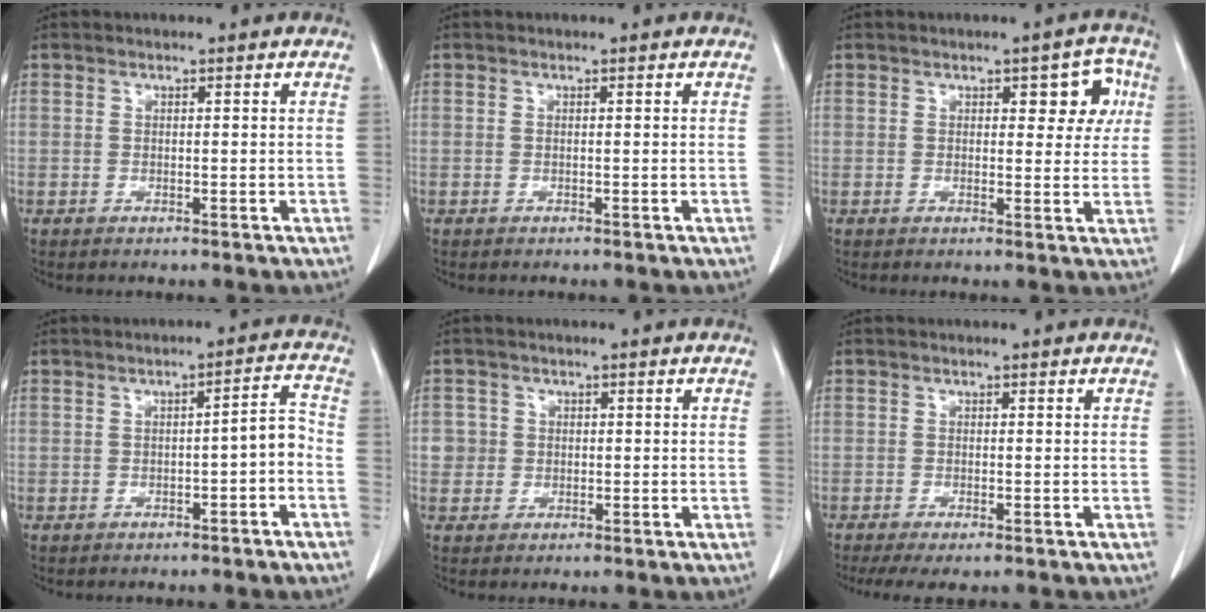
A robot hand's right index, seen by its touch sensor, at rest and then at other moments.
{"total": 0.0}
{"total": 5.4, "force": [1.8, 2.6, 4.4], "torque": [-0.038, 0.013, 0.020]}
{"total": 3.0, "force": [-1.1, 0.7, 2.7], "torque": [-0.033, 0.013, -0.015]}
{"total": 2.6, "force": [0.2, 2.6, -0.1], "torque": [0.020, 0.006, 0.002]}
{"total": 6.0, "force": [-4.9, 1.3, 3.4], "torque": [-0.042, -0.011, -0.073]}